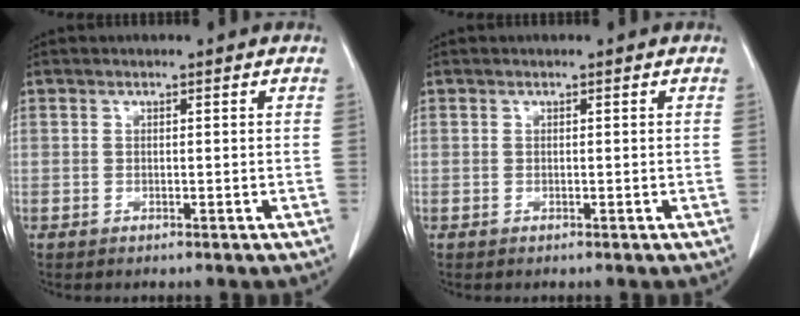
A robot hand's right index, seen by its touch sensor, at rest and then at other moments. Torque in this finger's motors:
{"motor_torque": [0.00, 0.00, 0.00, 0.00]}